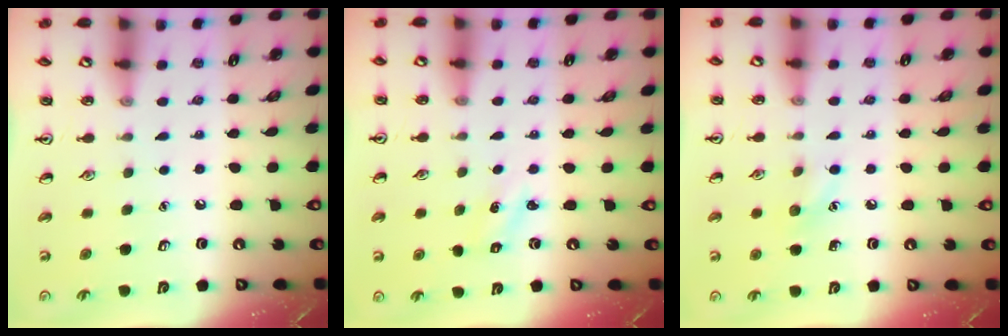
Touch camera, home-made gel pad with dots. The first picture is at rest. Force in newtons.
{"total": 1.4, "press": 1.3, "slide": 0.6}
{"total": 5.9, "press": 5.7, "slide": 1.7}